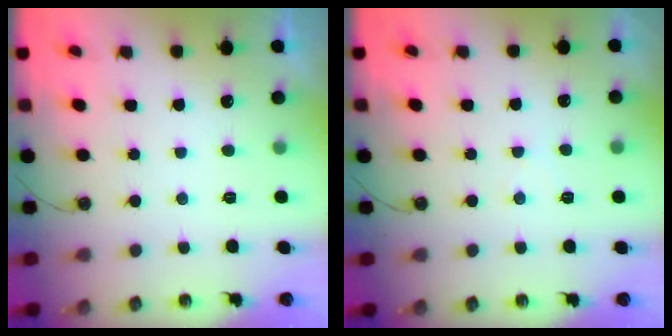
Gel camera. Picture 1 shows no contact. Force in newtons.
{"total": 4.0, "press": 3.9, "slide": 0.6}